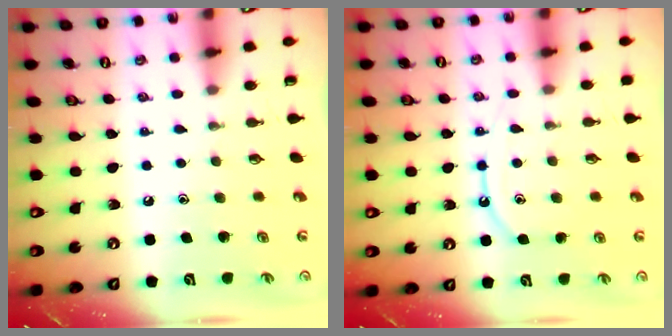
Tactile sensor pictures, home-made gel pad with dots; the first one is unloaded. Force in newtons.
{"total": 8.2, "press": 8.1, "slide": 0.9}